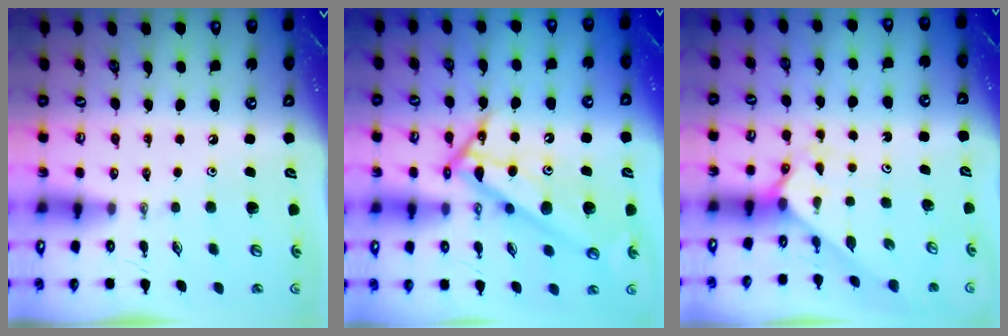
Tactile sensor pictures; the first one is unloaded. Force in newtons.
{"total": 10.7, "press": 10.7, "slide": 0.5}
{"total": 2.0, "press": 2.0, "slide": 0.2}